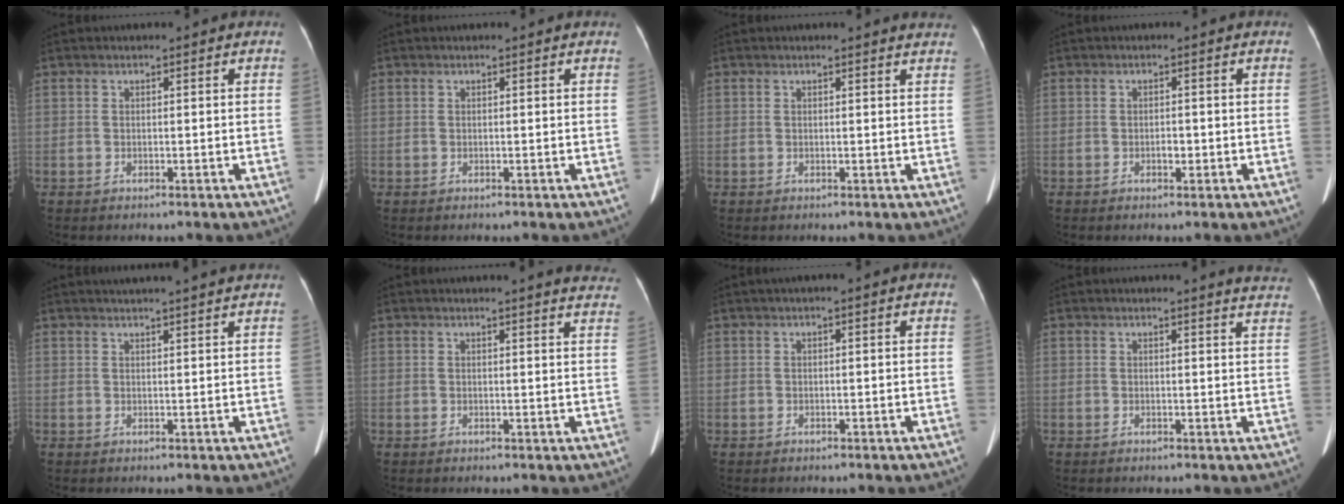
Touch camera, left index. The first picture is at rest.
{"total": 0.0}
{"total": 3.5, "force": [3.4, 0.1, 0.7], "torque": [-0.009, -0.009, 0.017]}
{"total": 1.2, "force": [-0.4, 0.6, 0.9], "torque": [-0.017, 0.001, -0.005]}
{"total": 6.7, "force": [6.0, -0.6, 2.9], "torque": [-0.037, 0.021, 0.068]}
{"total": 10.1, "force": [9.6, 0.5, 3.1], "torque": [-0.021, -0.035, 0.079]}
{"total": 0.5, "force": [0.0, -0.1, 0.5], "torque": [-0.011, 0.006, 0.003]}
{"total": 5.9, "force": [5.8, -0.2, 1.4], "torque": [-0.009, -0.027, 0.033]}